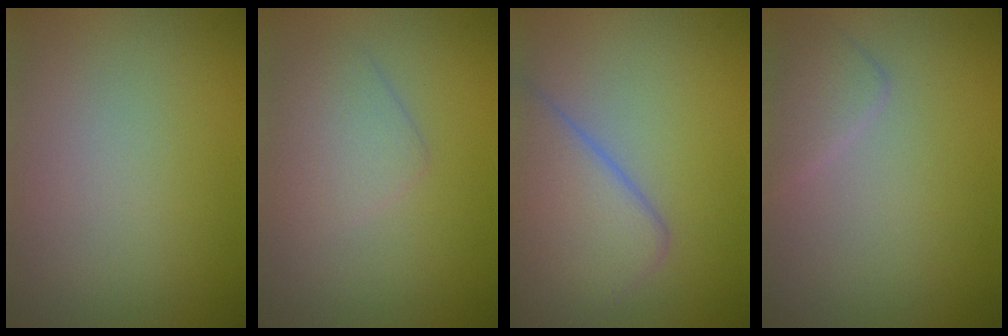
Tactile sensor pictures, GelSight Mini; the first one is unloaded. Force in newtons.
{"total": 2.5, "press": 2.5, "slide": 0.1}
{"total": 6.0, "press": 6.0, "slide": 0.4}
{"total": 1.8, "press": 1.8, "slide": 0.0}